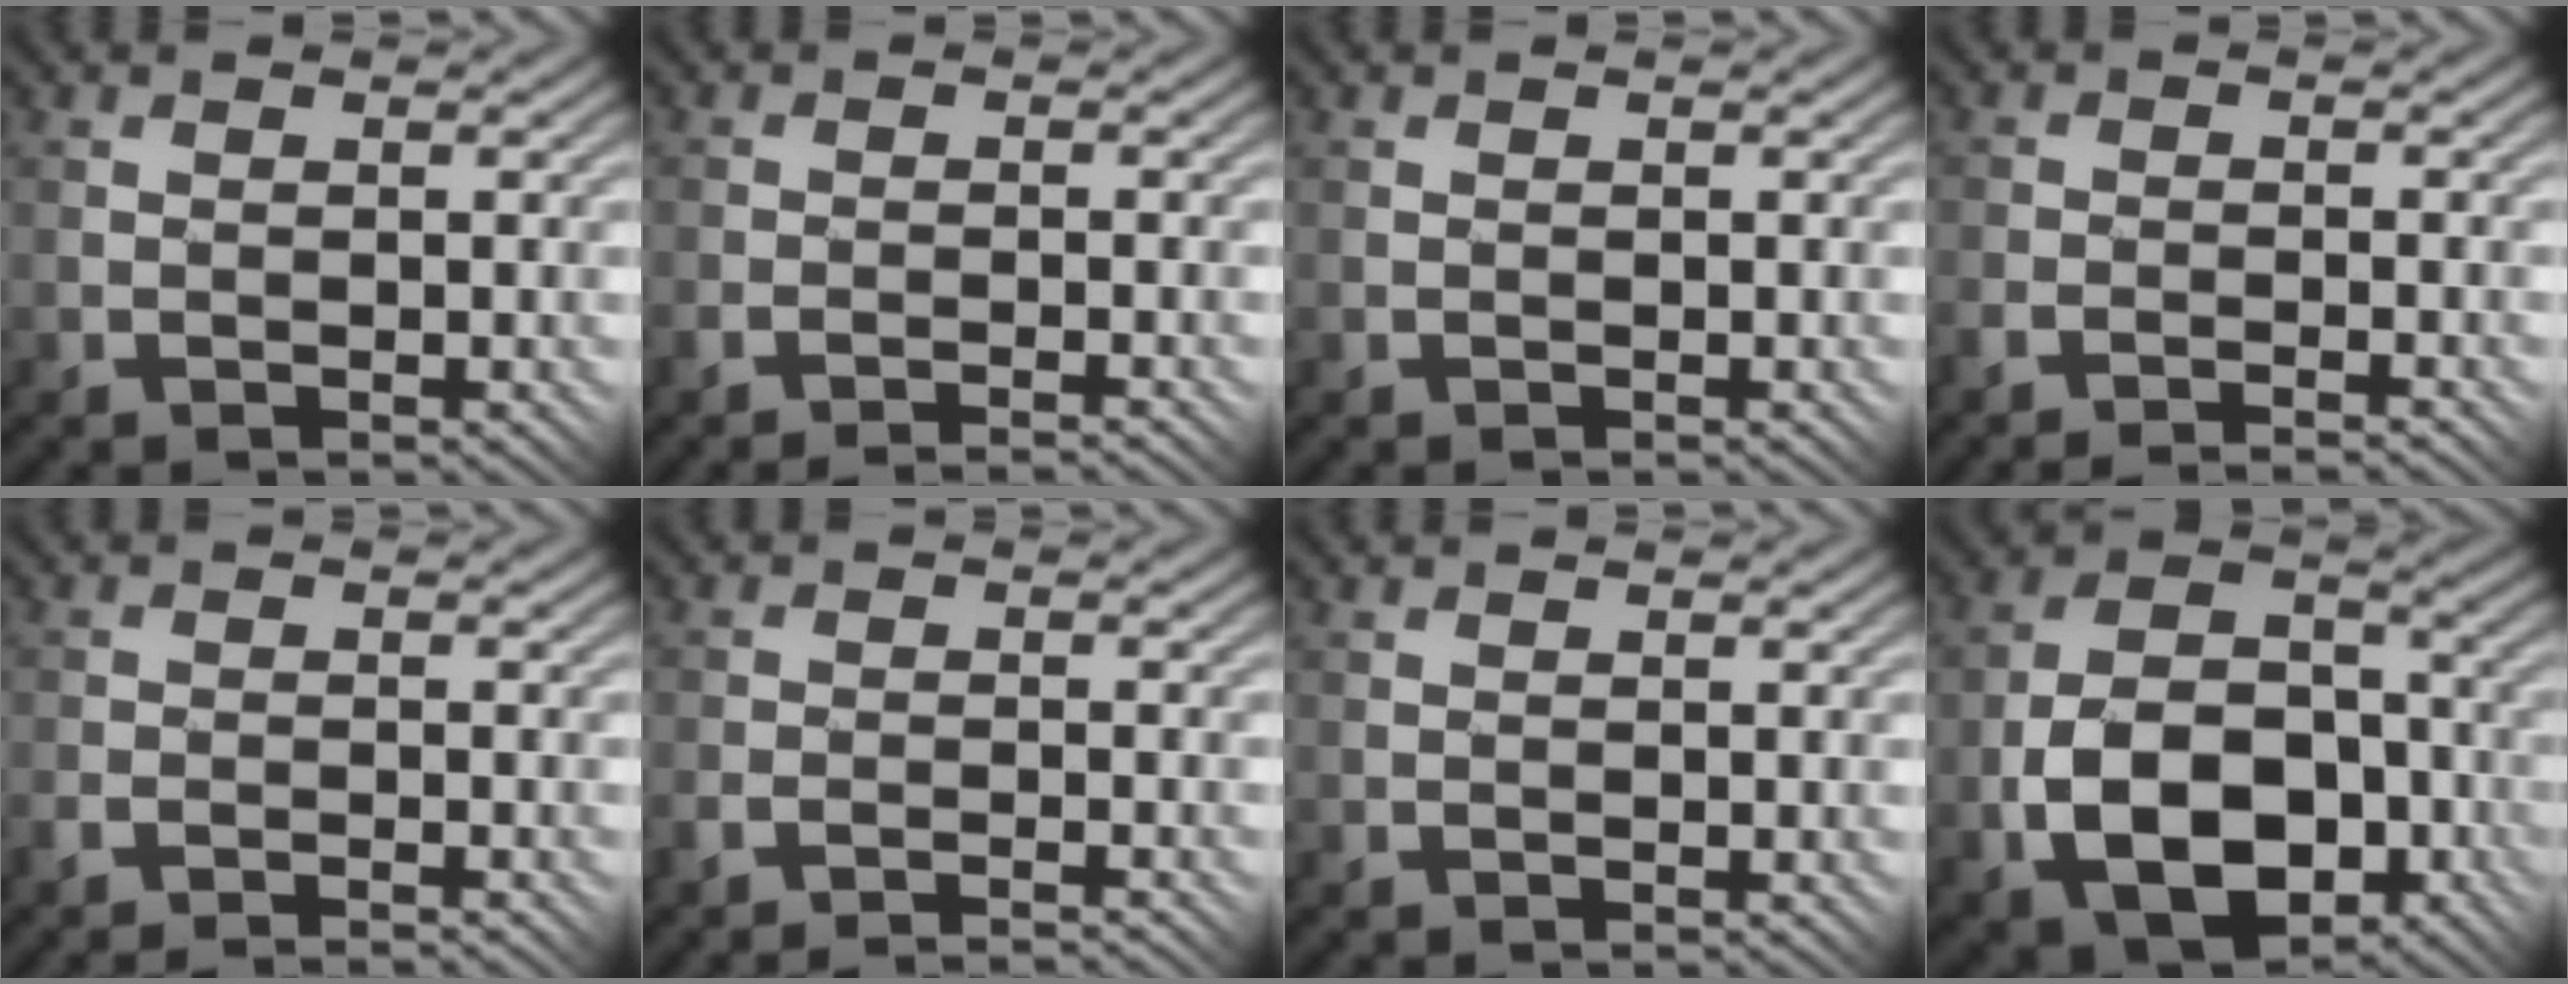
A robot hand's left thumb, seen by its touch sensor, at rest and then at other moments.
{"total": 1.9, "force": [-1.8, -0.2, 0.6], "torque": [-0.015, 0.006, -0.039]}
{"total": 0.0}
{"total": 2.5, "force": [-2.4, 0.0, 0.9], "torque": [-0.020, 0.005, -0.052]}
{"total": 2.4, "force": [-2.3, 0.3, 0.8], "torque": [-0.015, 0.004, -0.050]}
{"total": 2.3, "force": [-2.2, -0.3, 0.4], "torque": [-0.009, 0.008, -0.052]}
{"total": 0.0}
{"total": 12.5, "force": [-4.4, 8.2, 8.4], "torque": [-0.158, -0.019, -0.086]}